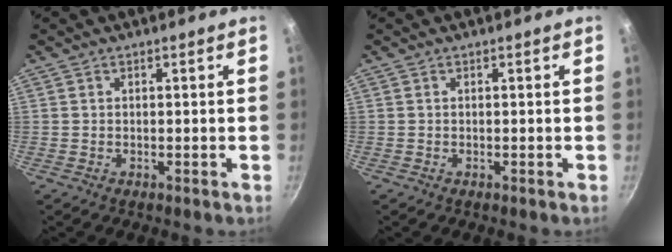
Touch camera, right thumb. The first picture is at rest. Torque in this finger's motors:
{"motor_torque": [0.01, -0.12, 0.12, 0.40, 0.02]}